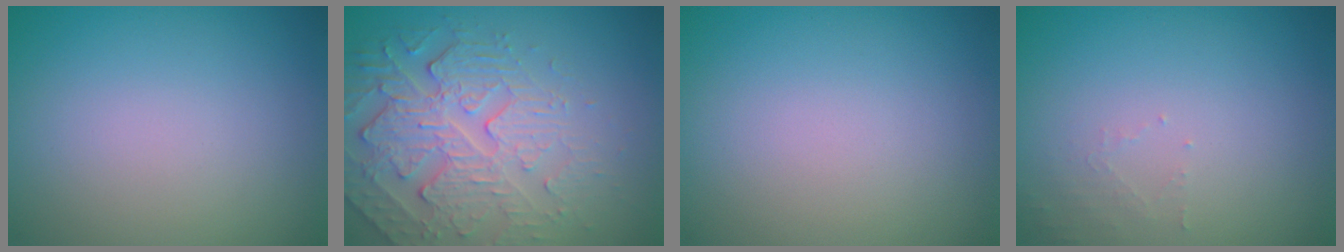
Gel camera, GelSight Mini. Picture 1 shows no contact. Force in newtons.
{"total": 4.5, "press": 4.1, "slide": 1.8}
{"total": 0.0}
{"total": 1.0, "press": 1.0, "slide": 0.2}